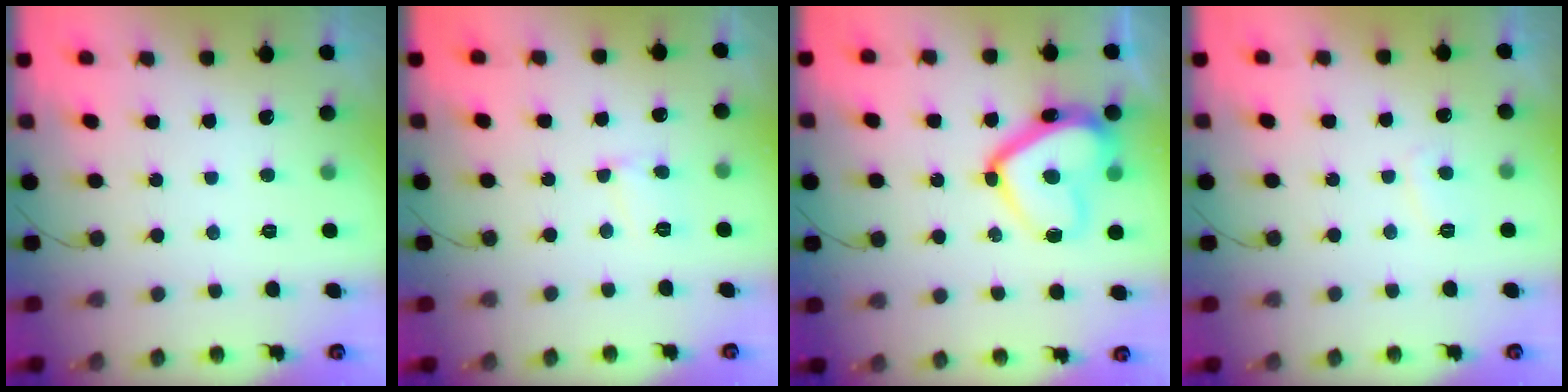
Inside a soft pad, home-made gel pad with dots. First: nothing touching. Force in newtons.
{"total": 4.2, "press": 4.2, "slide": 0.3}
{"total": 16.7, "press": 16.7, "slide": 1.5}
{"total": 2.7, "press": 2.6, "slide": 0.7}